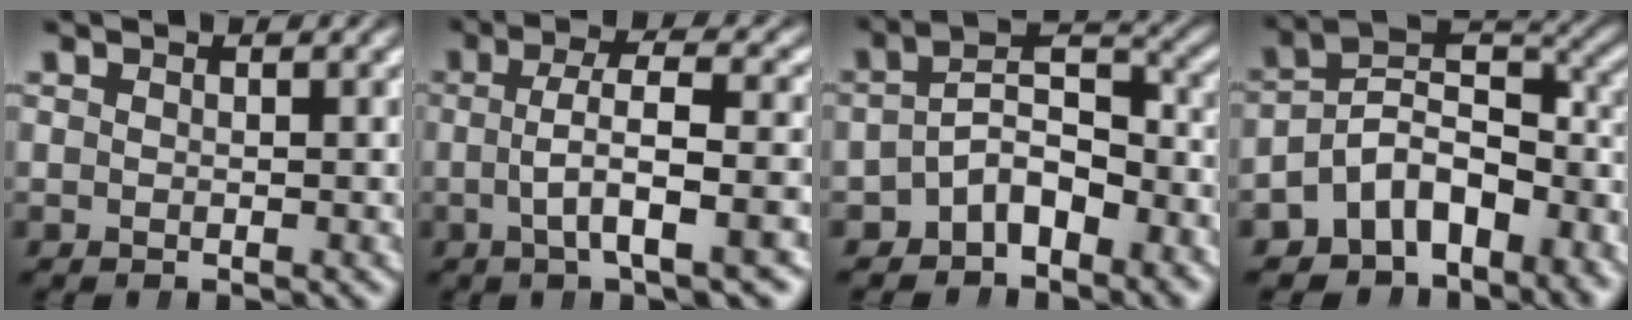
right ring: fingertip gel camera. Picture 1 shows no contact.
{"total": 5.1, "force": [-0.9, 0.9, 4.9], "torque": [-0.081, 0.003, -0.011]}
{"total": 5.6, "force": [-2.4, 3.8, 3.3], "torque": [-0.056, -0.020, -0.034]}
{"total": 13.4, "force": [-5.3, 9.3, 8.0], "torque": [-0.133, -0.035, -0.076]}